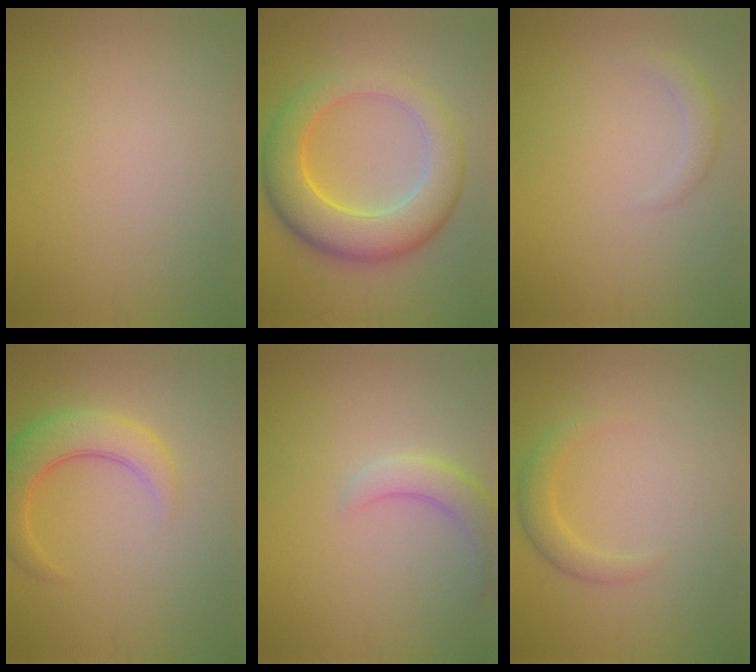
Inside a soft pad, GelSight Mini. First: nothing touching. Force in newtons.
{"total": 8.1, "press": 8.1, "slide": 0.3}
{"total": 1.5, "press": 1.5, "slide": 0.1}
{"total": 5.0, "press": 5.0, "slide": 0.3}
{"total": 2.9, "press": 2.8, "slide": 0.3}
{"total": 2.0, "press": 2.0, "slide": 0.1}